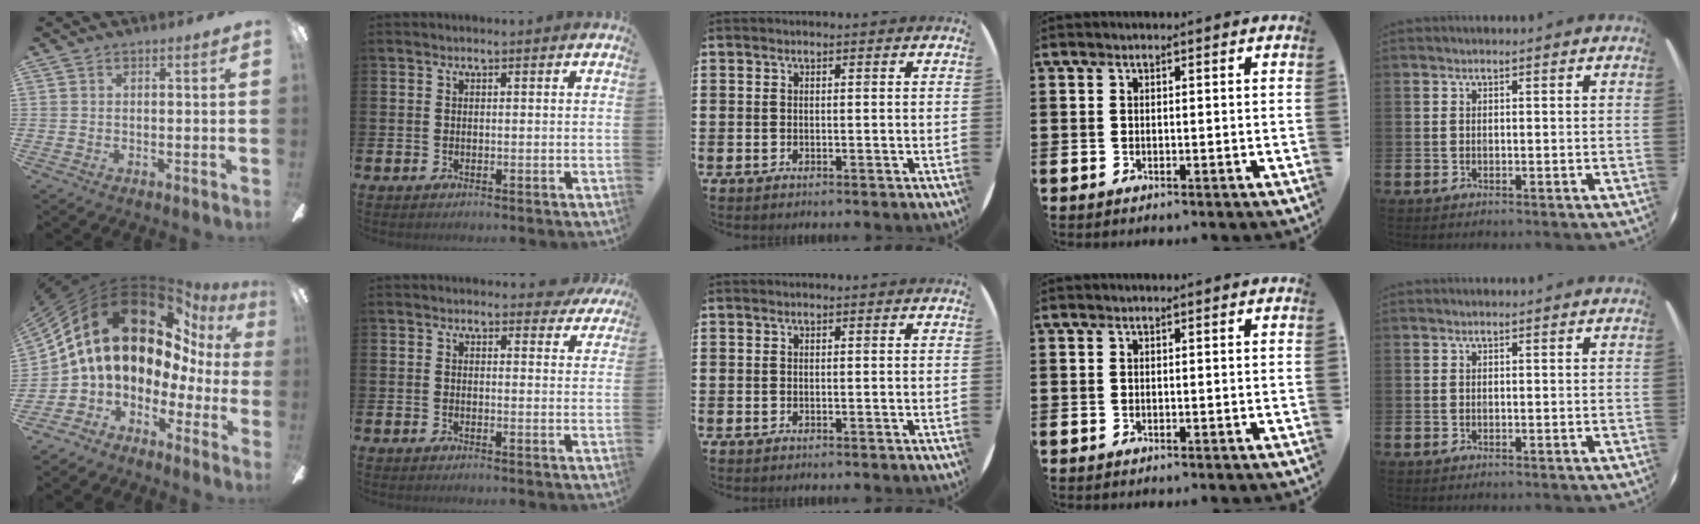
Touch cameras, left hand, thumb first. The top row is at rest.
{"thumb": {"total": 21.9, "force": [9.8, 12.4, 15.1], "torque": [-0.310, -0.069, 0.183]}, "index": {"total": 2.1, "force": [1.9, 0.8, 0.3], "torque": [0.007, -0.006, 0.031]}}